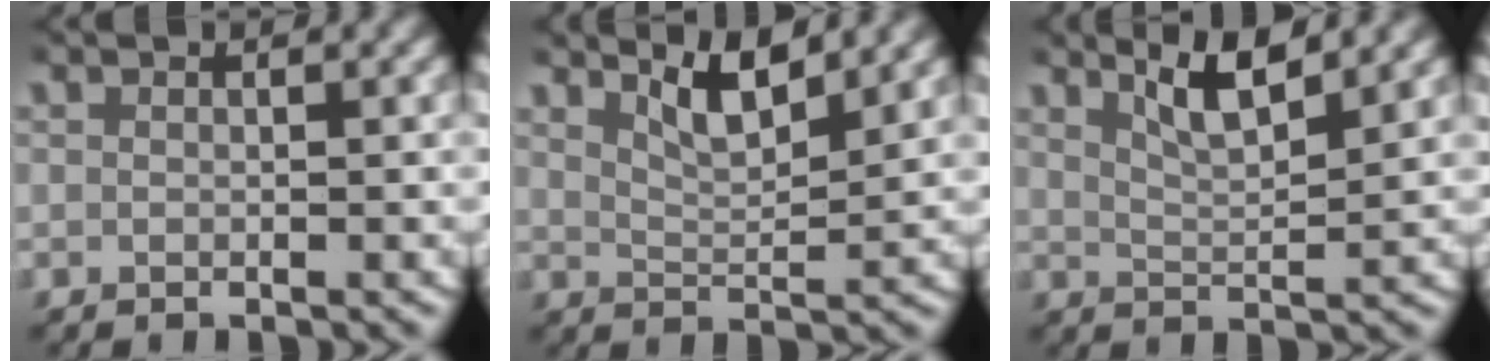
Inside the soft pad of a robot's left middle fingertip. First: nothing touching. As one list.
[{"total": 3.7, "force": [3.1, 0.5, 1.8], "torque": [-0.037, -0.003, 0.053]}, {"total": 4.2, "force": [3.3, 0.5, 2.4], "torque": [-0.045, 0.004, 0.055]}]